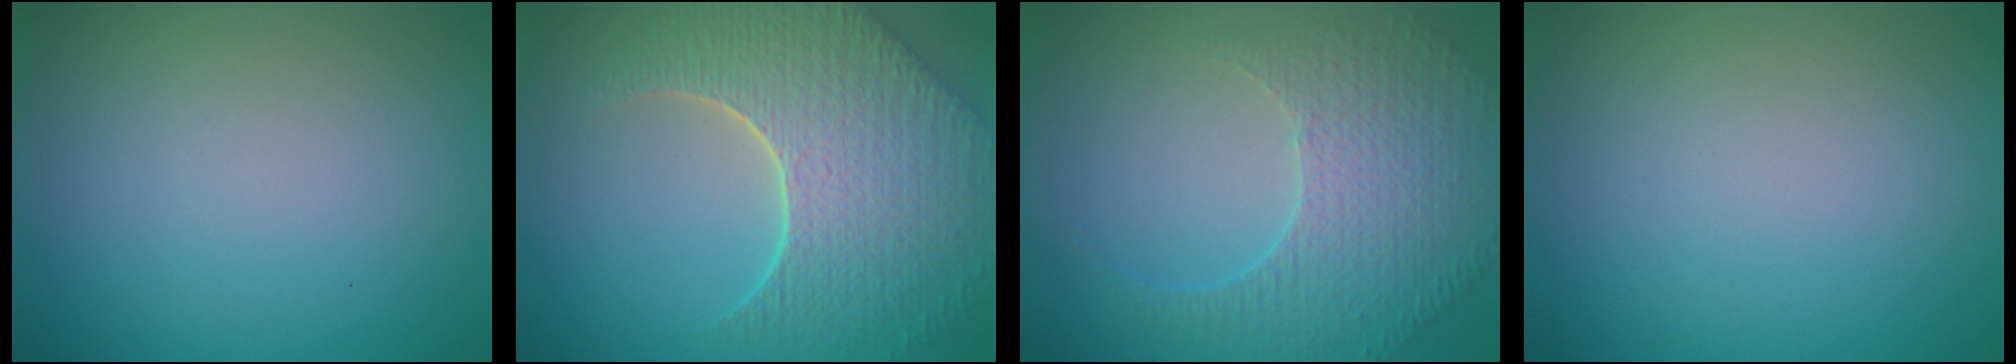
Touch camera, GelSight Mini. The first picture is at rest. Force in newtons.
{"total": 9.0, "press": 6.4, "slide": 6.4}
{"total": 4.6, "press": 3.5, "slide": 2.9}
{"total": 0.0}